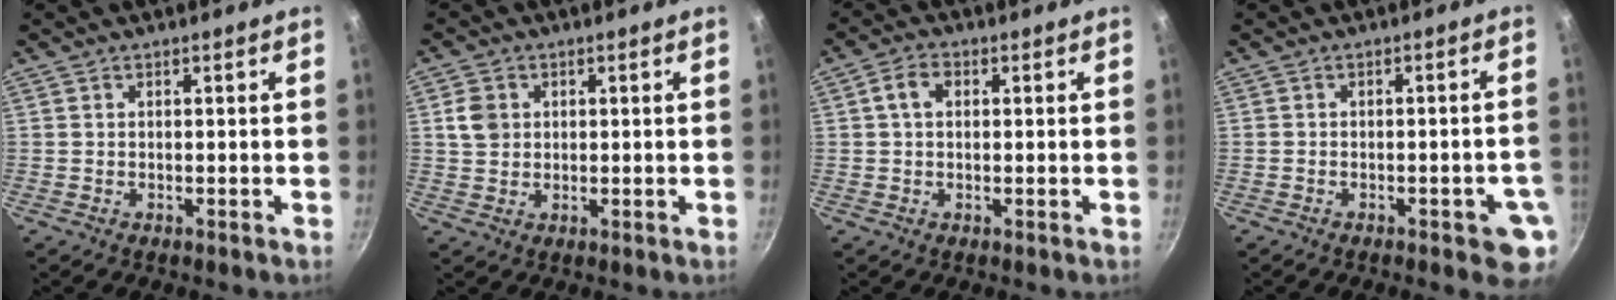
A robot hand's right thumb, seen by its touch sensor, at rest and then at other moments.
{"total": 4.3, "force": [0.9, 3.7, 2.1], "torque": [-0.021, 0.003, 0.014]}
{"total": 4.0, "force": [0.8, 2.8, 2.7], "torque": [-0.043, 0.009, 0.008]}
{"total": 6.1, "force": [-2.3, 2.3, 5.2], "torque": [-0.052, 0.015, -0.022]}